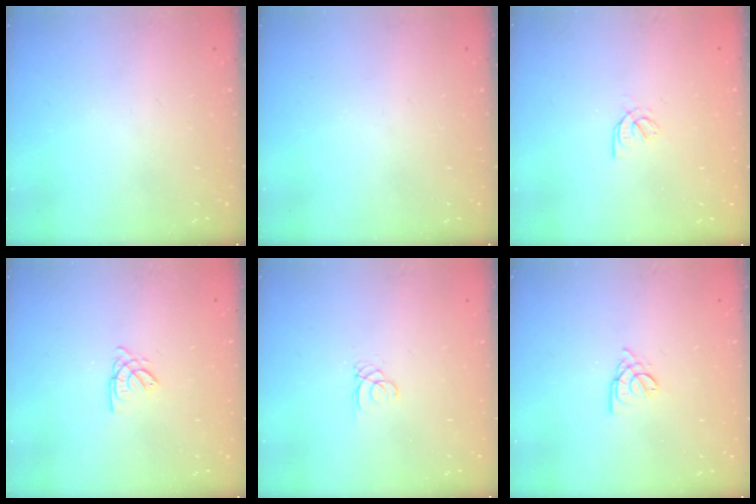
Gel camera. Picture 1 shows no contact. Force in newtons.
{"total": 0.0}
{"total": 1.9, "press": 1.8, "slide": 0.5}
{"total": 2.6, "press": 2.6, "slide": 0.1}
{"total": 0.8, "press": 0.8, "slide": 0.1}
{"total": 2.8, "press": 2.7, "slide": 0.5}